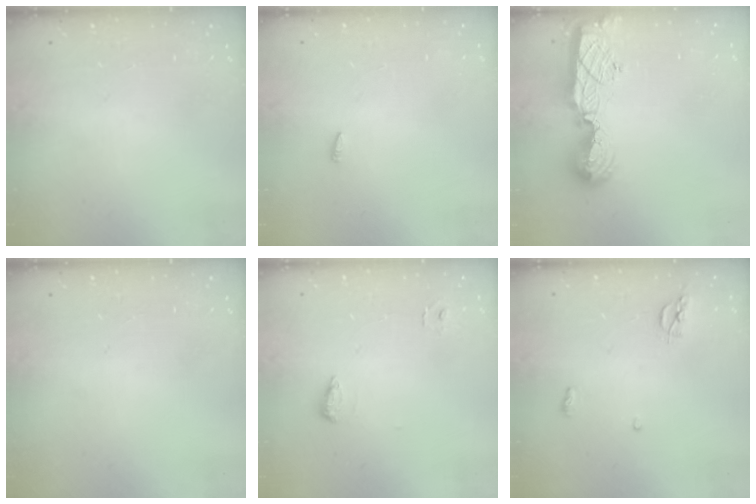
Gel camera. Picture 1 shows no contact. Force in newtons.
{"total": 2.1, "press": 1.9, "slide": 0.7}
{"total": 13.8, "press": 13.8, "slide": 1.5}
{"total": 0.0}
{"total": 6.2, "press": 6.0, "slide": 1.2}
{"total": 7.2, "press": 5.3, "slide": 4.9}